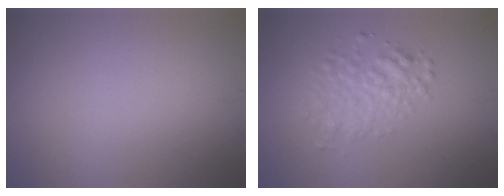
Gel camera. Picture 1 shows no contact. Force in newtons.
{"total": 3.1, "press": 3.1, "slide": 0.1}